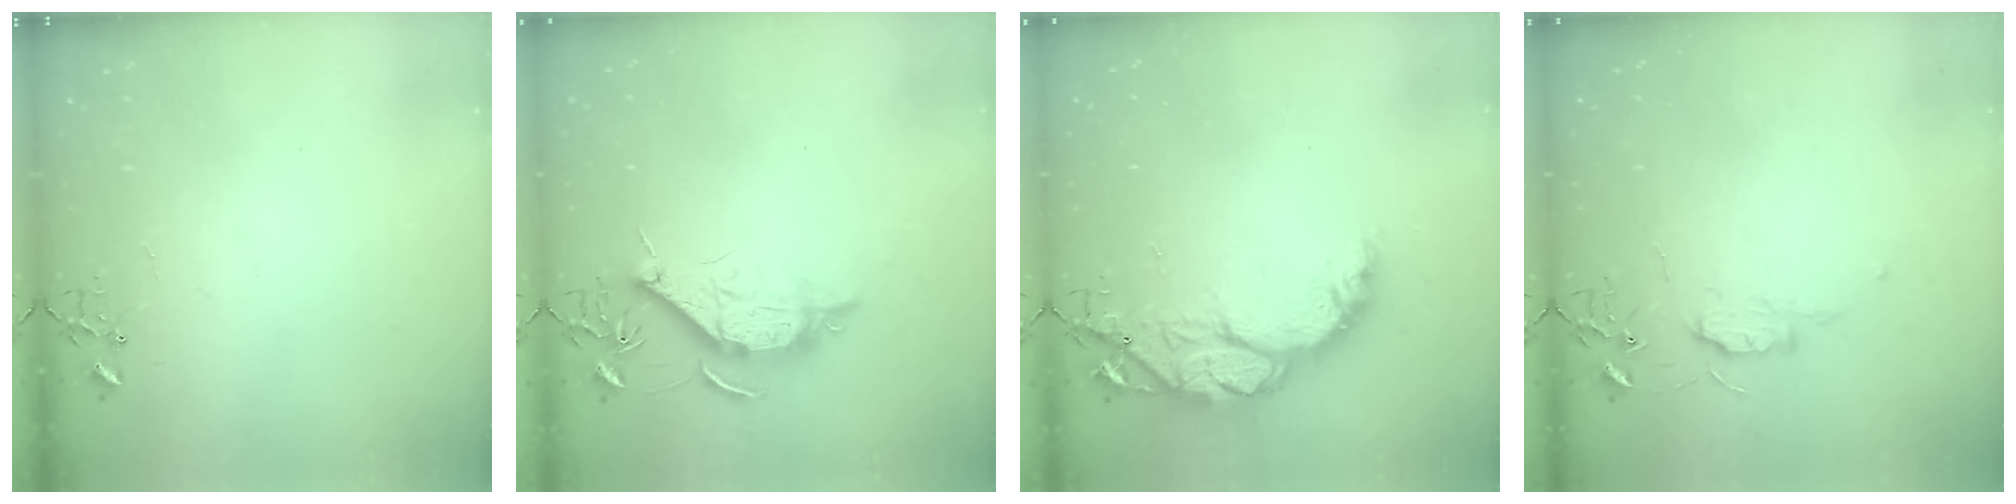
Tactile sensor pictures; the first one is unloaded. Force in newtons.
{"total": 12.0, "press": 12.0, "slide": 0.6}
{"total": 15.3, "press": 15.3, "slide": 1.1}
{"total": 7.3, "press": 7.3, "slide": 0.7}